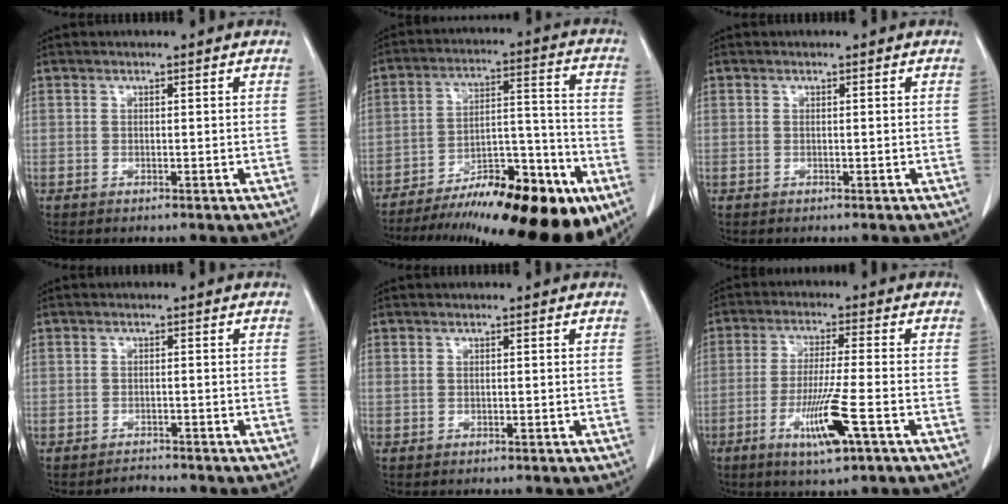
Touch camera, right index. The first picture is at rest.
{"total": 22.3, "force": [-14.5, 5.2, 16.1], "torque": [-0.171, 0.024, -0.220]}
{"total": 0.0}
{"total": 1.3, "force": [-1.2, 0.3, -0.5], "torque": [0.011, -0.004, -0.021]}
{"total": 0.0}
{"total": 8.9, "force": [-3.8, -0.2, 8.1], "torque": [-0.152, -0.019, -0.069]}